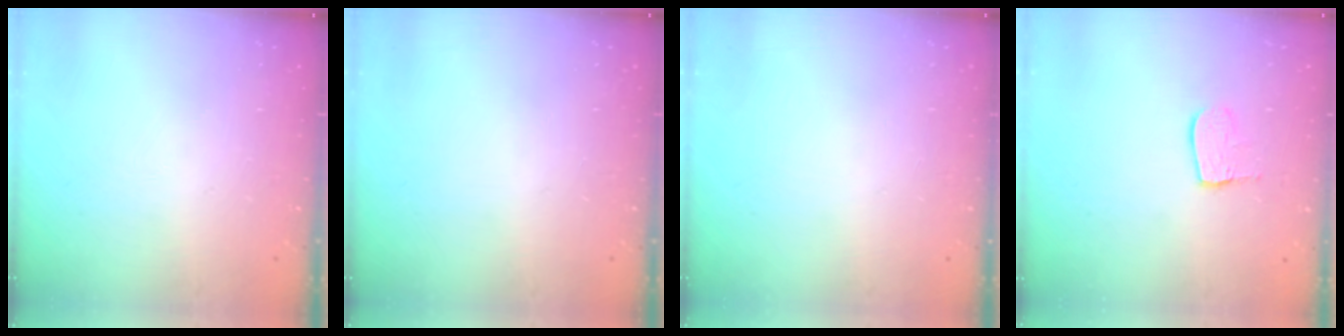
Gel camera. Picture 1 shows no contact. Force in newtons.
{"total": 0.0}
{"total": 0.0}
{"total": 8.2, "press": 8.2, "slide": 0.7}